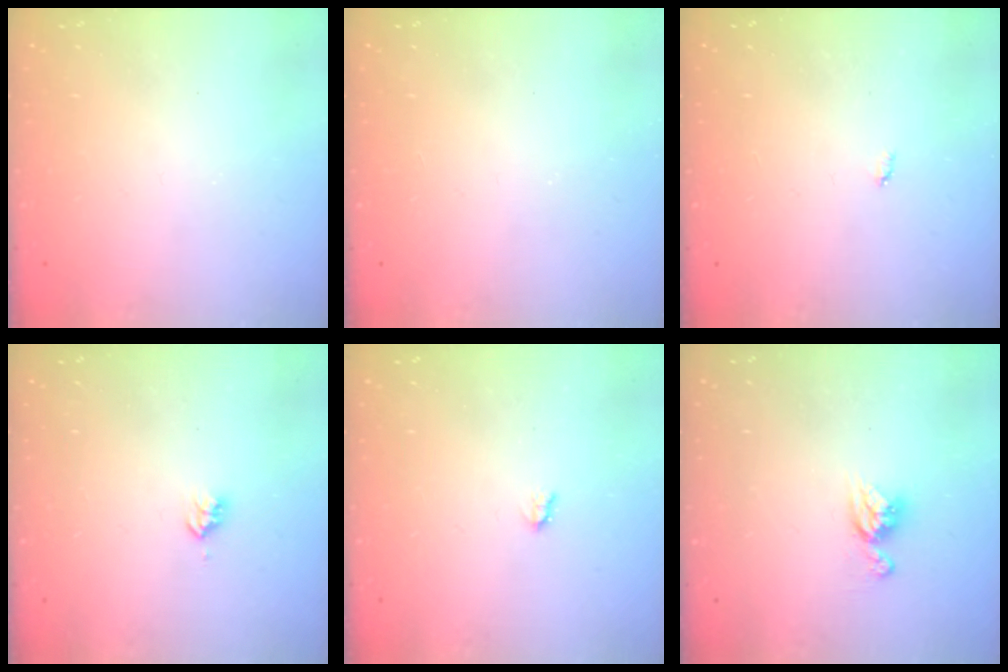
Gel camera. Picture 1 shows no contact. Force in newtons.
{"total": 1.7, "press": 1.7, "slide": 0.2}
{"total": 2.1, "press": 2.1, "slide": 0.4}
{"total": 3.1, "press": 3.1, "slide": 0.4}
{"total": 1.7, "press": 1.6, "slide": 0.3}
{"total": 8.0, "press": 7.9, "slide": 0.7}